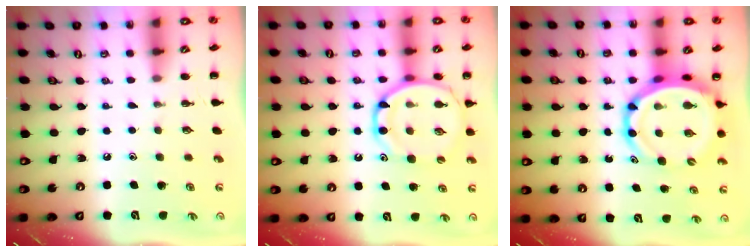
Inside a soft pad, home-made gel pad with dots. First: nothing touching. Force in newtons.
{"total": 13.7, "press": 13.3, "slide": 3.2}
{"total": 11.0, "press": 10.6, "slide": 3.0}